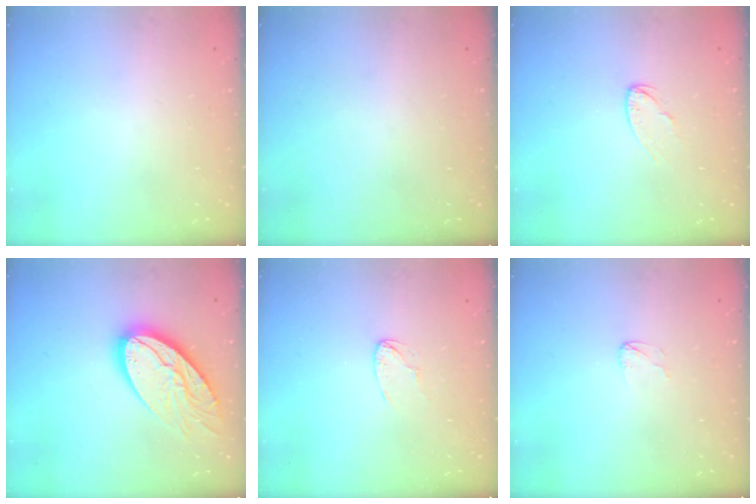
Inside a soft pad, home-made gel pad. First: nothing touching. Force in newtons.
{"total": 0.0}
{"total": 4.5, "press": 4.5, "slide": 0.4}
{"total": 18.1, "press": 18.1, "slide": 1.4}
{"total": 3.4, "press": 3.4, "slide": 0.2}
{"total": 2.6, "press": 2.6, "slide": 0.2}